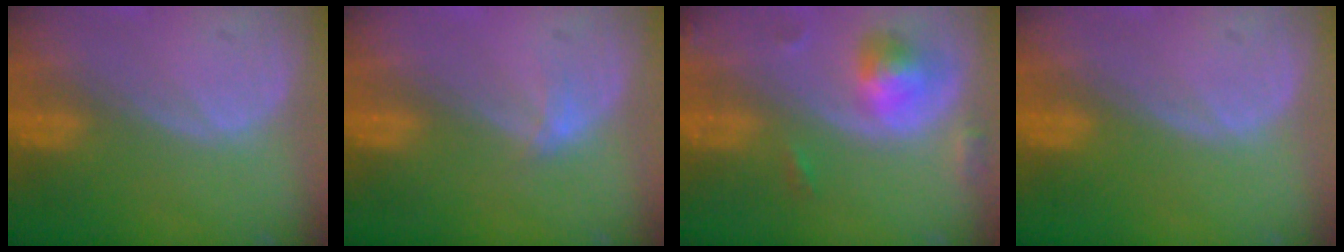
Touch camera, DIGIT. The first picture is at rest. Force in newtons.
{"total": 1.3, "press": 0.9, "slide": 0.9}
{"total": 5.3, "press": 5.1, "slide": 1.5}
{"total": 0.0}